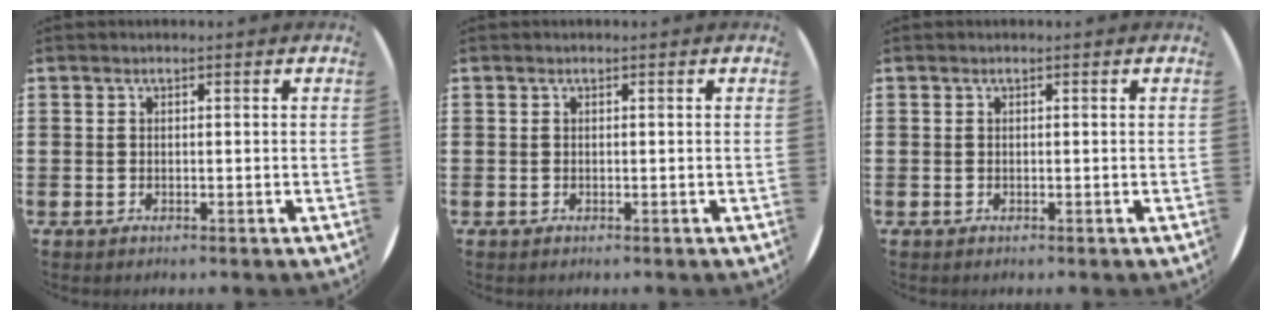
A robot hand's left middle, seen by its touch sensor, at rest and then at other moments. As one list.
[{"total": 0.0}, {"total": 0.0}]